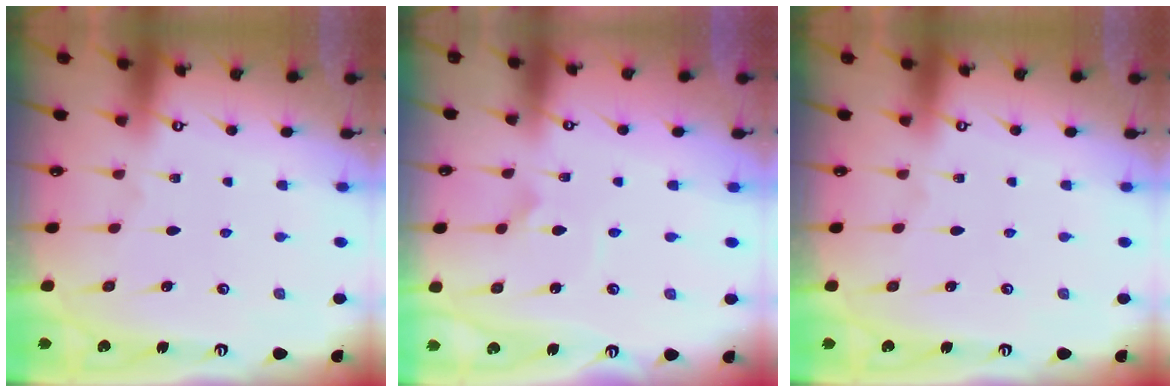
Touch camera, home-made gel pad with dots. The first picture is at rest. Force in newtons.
{"total": 2.3, "press": 2.3, "slide": 0.0}
{"total": 0.0}